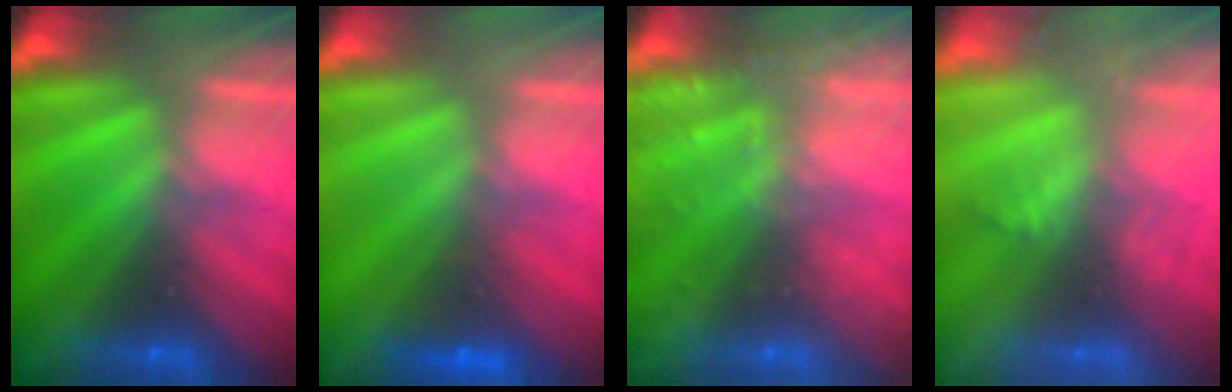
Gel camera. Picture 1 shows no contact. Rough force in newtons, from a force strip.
{"total": 2.0}
{"total": 13.7}
{"total": 2.0}